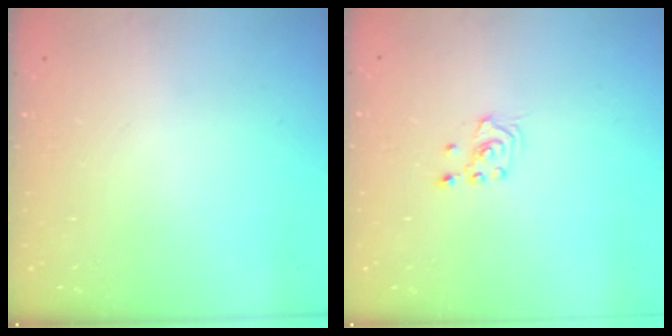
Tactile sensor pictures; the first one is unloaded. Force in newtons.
{"total": 2.1, "press": 2.1, "slide": 0.1}